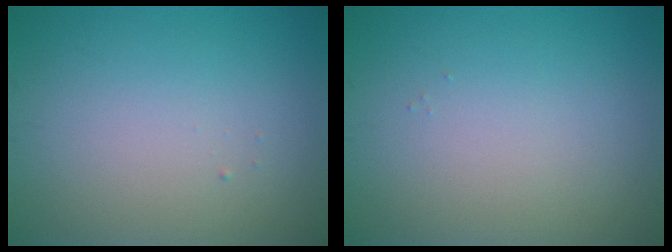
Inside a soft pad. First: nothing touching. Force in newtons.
{"total": 0.0}